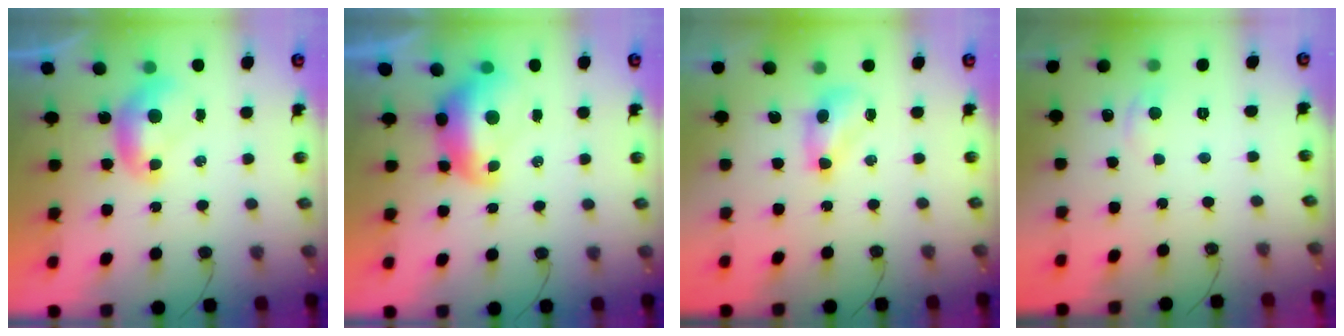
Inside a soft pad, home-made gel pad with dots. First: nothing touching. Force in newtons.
{"total": 2.9, "press": 2.8, "slide": 0.7}
{"total": 3.3, "press": 3.3, "slide": 0.6}
{"total": 1.0, "press": 0.7, "slide": 0.8}